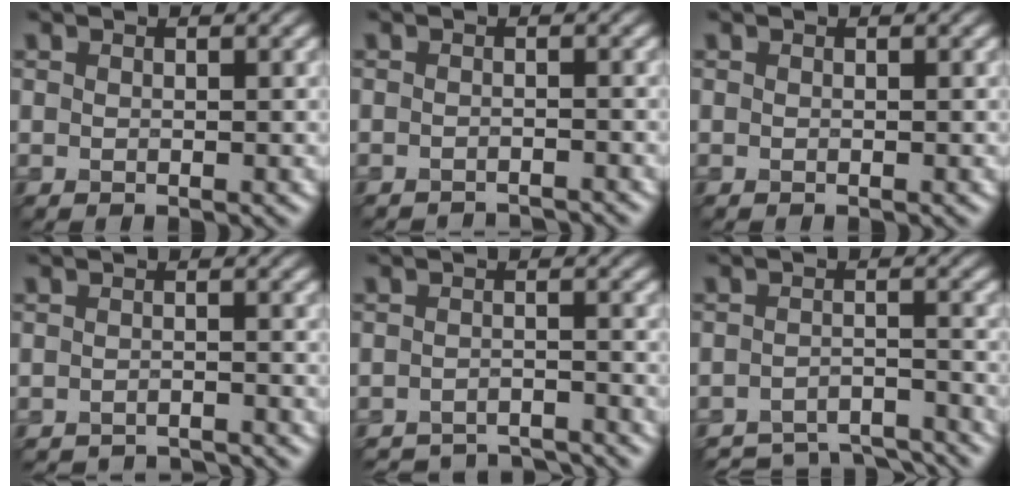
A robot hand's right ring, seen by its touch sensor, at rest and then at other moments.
{"total": 2.9, "force": [-2.9, 0.2, 0.4], "torque": [0.000, -0.010, -0.040]}
{"total": 0.0}
{"total": 4.4, "force": [-4.3, 0.4, 0.7], "torque": [-0.009, -0.004, -0.063]}
{"total": 6.0, "force": [-5.8, 1.0, 0.9], "torque": [-0.011, -0.005, -0.081]}
{"total": 7.7, "force": [-7.3, 1.8, 1.8], "torque": [-0.025, -0.012, -0.099]}